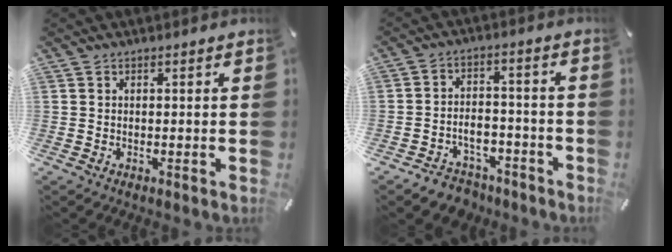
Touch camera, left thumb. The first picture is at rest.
{"total": 5.9, "force": [-4.0, 4.1, 1.6], "torque": [-0.025, 0.025, -0.073]}